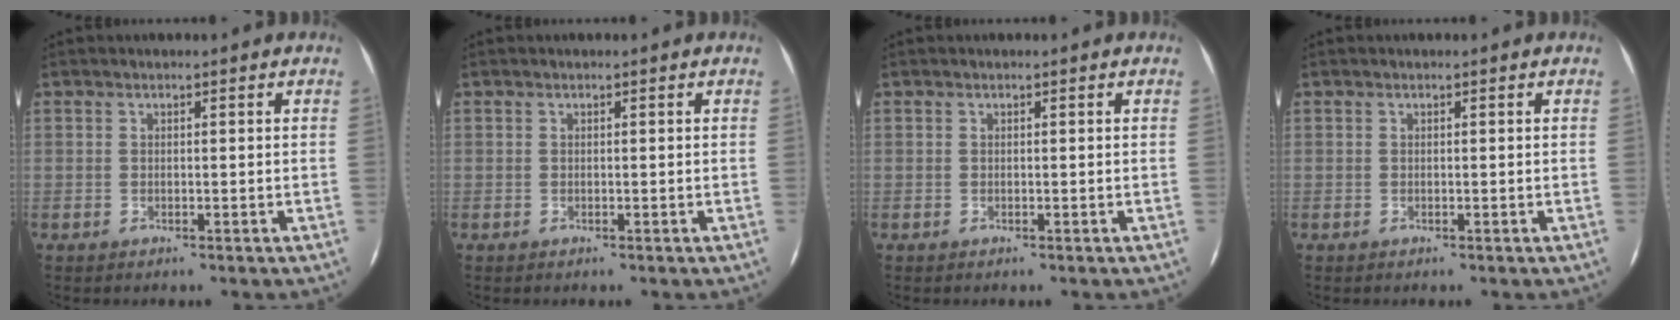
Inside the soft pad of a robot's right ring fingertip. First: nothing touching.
{"total": 0.0}
{"total": 0.0}
{"total": 0.0}